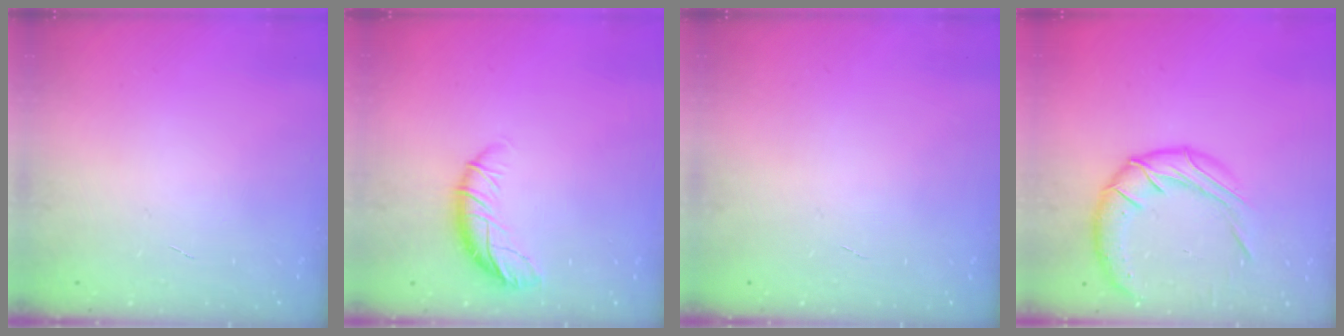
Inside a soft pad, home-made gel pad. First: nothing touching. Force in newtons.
{"total": 9.1, "press": 9.0, "slide": 1.2}
{"total": 0.0}
{"total": 14.6, "press": 14.4, "slide": 2.4}